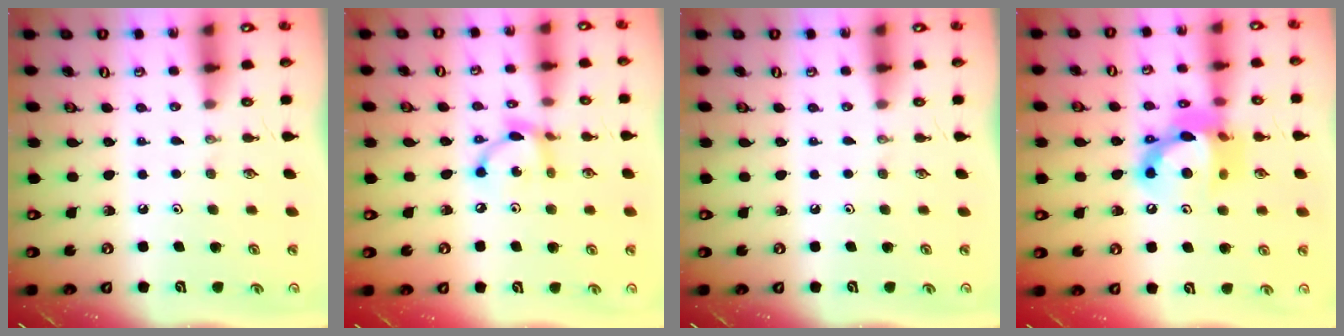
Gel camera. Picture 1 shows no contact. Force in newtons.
{"total": 8.3, "press": 8.3, "slide": 0.2}
{"total": 0.0}
{"total": 15.0, "press": 15.0, "slide": 0.8}